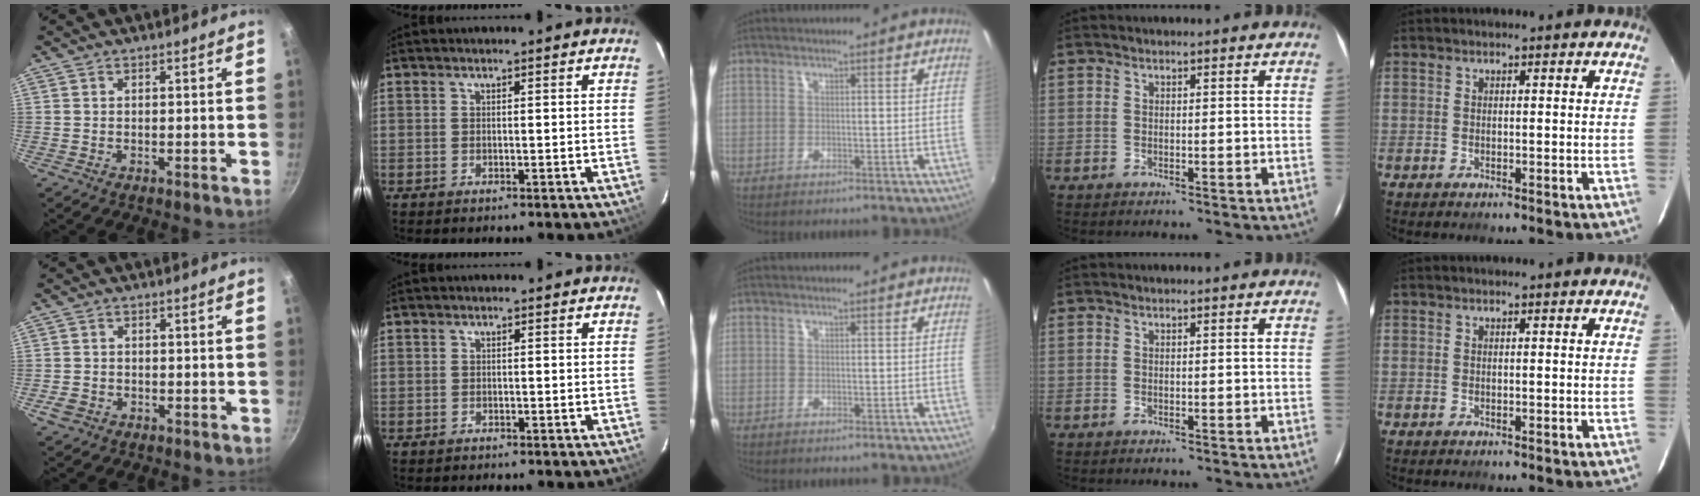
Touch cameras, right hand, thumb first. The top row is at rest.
{"thumb": {"total": 2.9, "force": [-1.3, 2.3, 1.2], "torque": [-0.020, 0.013, -0.020]}, "index": {"total": 0.8, "force": [-0.4, 0.6, -0.3], "torque": [0.001, 0.002, -0.004]}}